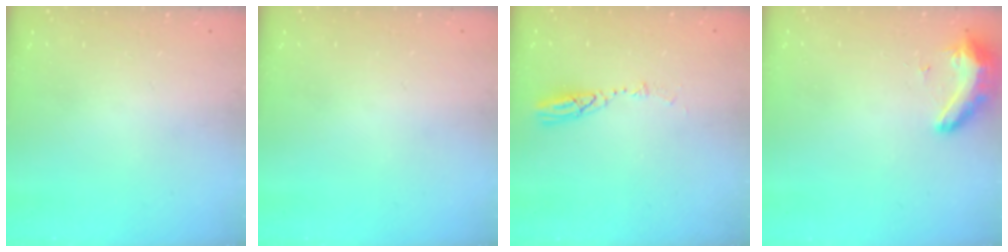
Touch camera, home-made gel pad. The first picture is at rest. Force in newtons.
{"total": 0.0}
{"total": 4.3, "press": 4.3, "slide": 0.4}
{"total": 16.2, "press": 11.0, "slide": 11.9}